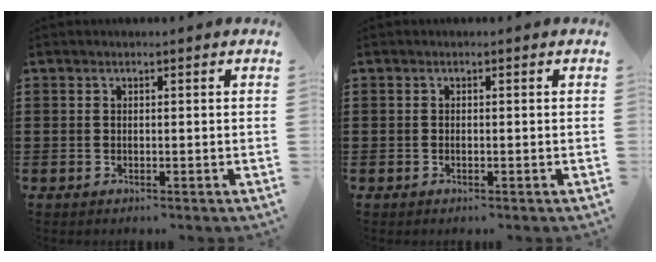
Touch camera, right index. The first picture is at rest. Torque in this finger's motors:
{"motor_torque": [1.01, 1.03, 0.16, 0.01]}